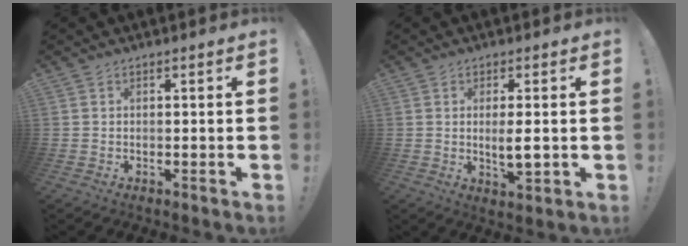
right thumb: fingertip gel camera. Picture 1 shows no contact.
{"total": 5.1, "force": [0.2, 1.3, 5.0], "torque": [-0.073, -0.016, 0.000]}